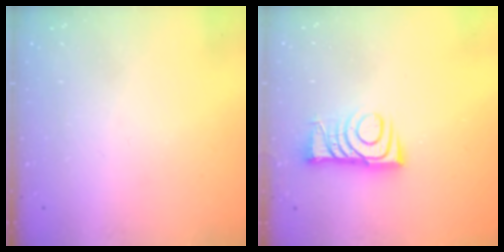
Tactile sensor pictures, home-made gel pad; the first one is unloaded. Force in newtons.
{"total": 8.7, "press": 8.6, "slide": 0.8}